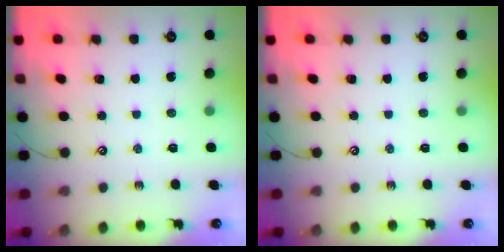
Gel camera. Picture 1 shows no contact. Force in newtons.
{"total": 0.0}